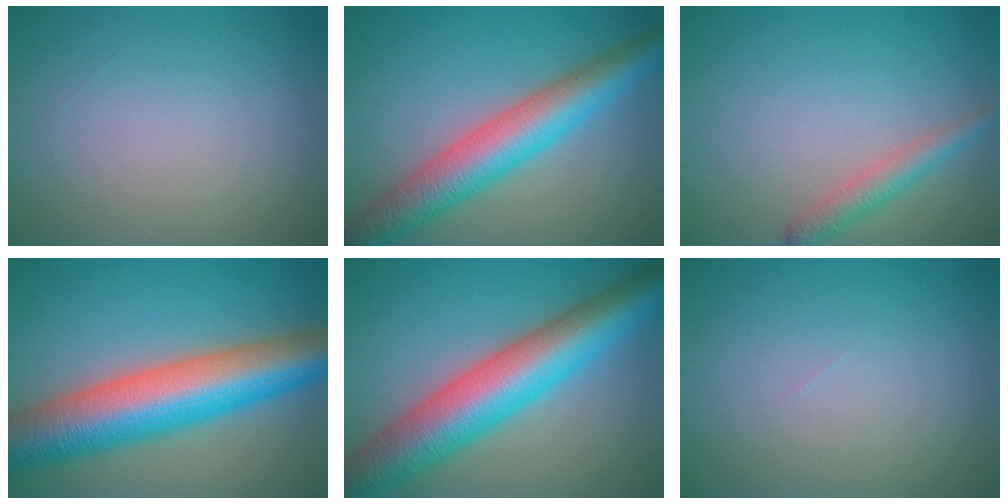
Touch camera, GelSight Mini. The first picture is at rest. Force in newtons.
{"total": 7.6, "press": 7.6, "slide": 0.2}
{"total": 2.4, "press": 2.4, "slide": 0.1}
{"total": 12.3, "press": 12.3, "slide": 0.1}
{"total": 10.9, "press": 10.9, "slide": 0.4}
{"total": 0.0}